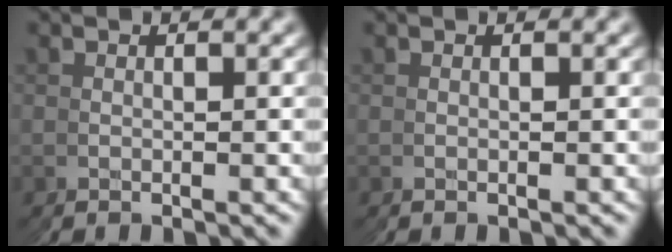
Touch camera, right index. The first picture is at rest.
{"total": 0.0}